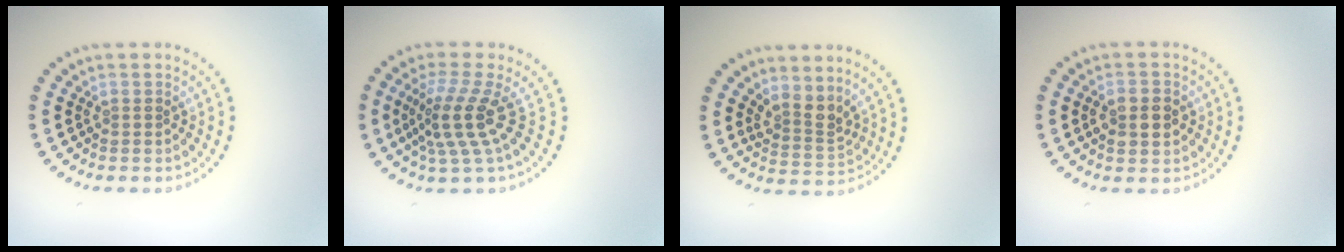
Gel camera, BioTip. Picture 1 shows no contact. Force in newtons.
{"total": 4.1, "press": 2.8, "slide": 3.0}
{"total": 2.6, "press": 1.8, "slide": 1.8}
{"total": 2.7, "press": 2.7, "slide": 0.0}